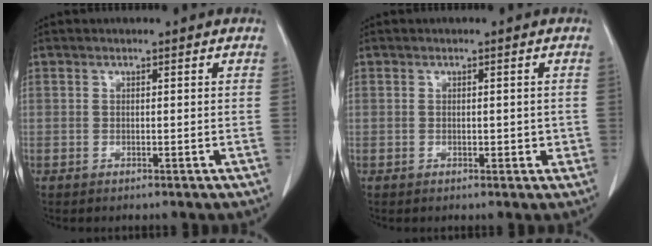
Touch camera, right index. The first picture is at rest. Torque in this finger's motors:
{"motor_torque": [-0.17, 0.42, -0.03, 0.01]}